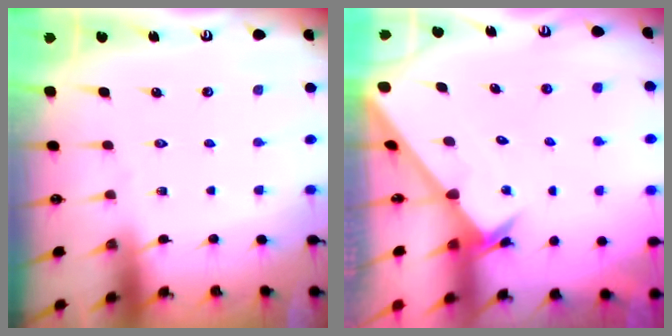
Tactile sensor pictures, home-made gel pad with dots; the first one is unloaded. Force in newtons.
{"total": 2.4, "press": 2.4, "slide": 0.2}